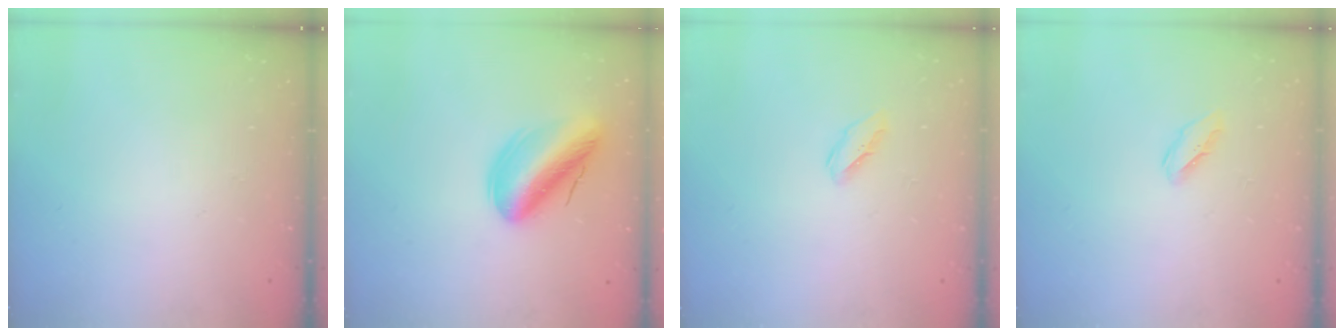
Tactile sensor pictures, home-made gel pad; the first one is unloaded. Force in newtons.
{"total": 14.2, "press": 14.0, "slide": 2.6}
{"total": 2.2, "press": 2.1, "slide": 0.7}
{"total": 2.2, "press": 2.1, "slide": 0.7}